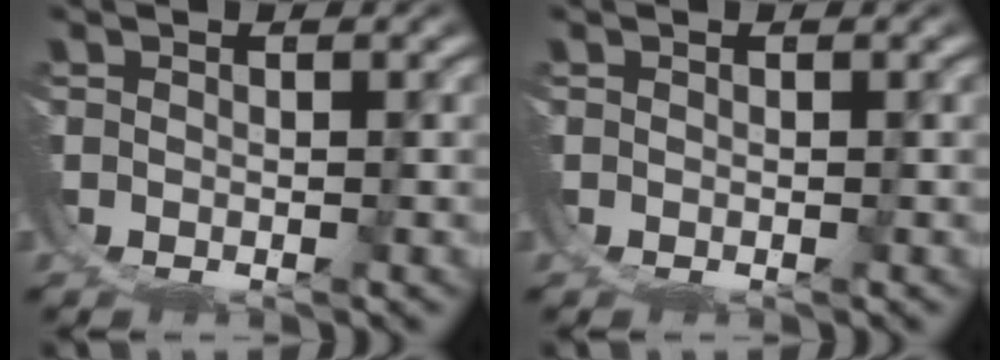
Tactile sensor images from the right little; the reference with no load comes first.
{"total": 0.0}